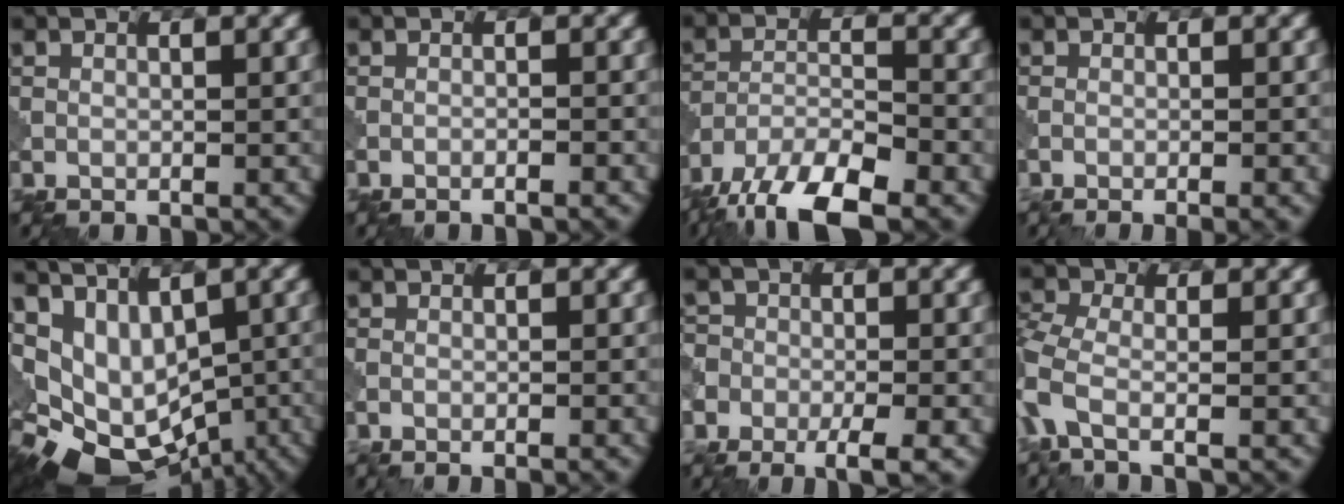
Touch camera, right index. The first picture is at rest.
{"total": 0.9, "force": [-0.8, 0.3, 0.2], "torque": [0.021, 0.000, -0.032]}
{"total": 9.1, "force": [-7.7, 2.4, 4.2], "torque": [-0.085, -0.010, -0.140]}
{"total": 2.5, "force": [-0.8, 1.2, 2.1], "torque": [-0.003, 0.004, -0.025]}
{"total": 9.1, "force": [-2.3, 6.6, 5.8], "torque": [-0.099, 0.000, 0.008]}
{"total": 1.5, "force": [-0.3, 0.9, 1.2], "torque": [0.011, 0.005, -0.024]}
{"total": 4.7, "force": [-3.4, 2.6, 2.0], "torque": [-0.032, -0.015, -0.048]}
{"total": 3.8, "force": [-1.6, 1.3, 3.1], "torque": [-0.074, -0.013, -0.040]}